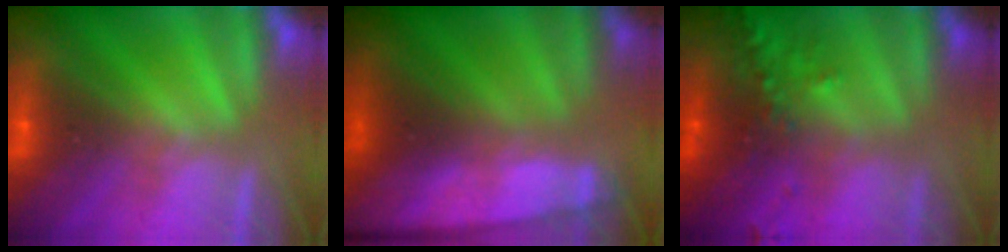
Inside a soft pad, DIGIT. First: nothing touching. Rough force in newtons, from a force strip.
{"total": 8.9}
{"total": 9.0}